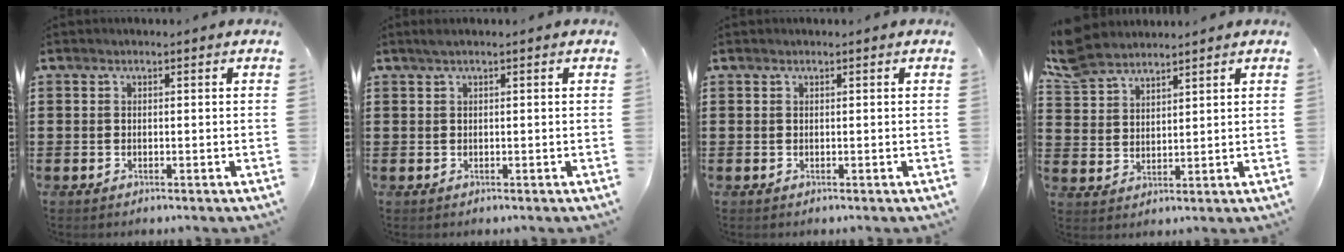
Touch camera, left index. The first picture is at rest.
{"total": 0.8, "force": [0.2, -0.1, 0.8], "torque": [-0.012, -0.001, 0.003]}
{"total": 0.0}
{"total": 5.9, "force": [5.3, 1.8, 1.7], "torque": [-0.054, -0.009, 0.100]}